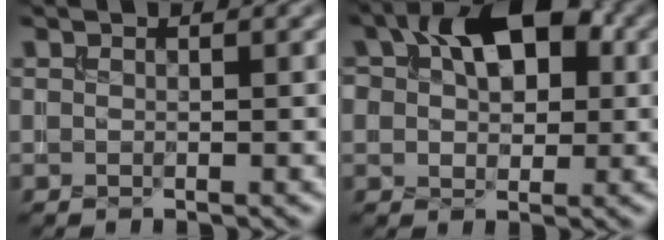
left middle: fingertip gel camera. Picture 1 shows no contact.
{"total": 8.4, "force": [2.6, 5.2, 6.0], "torque": [-0.083, 0.026, 0.028]}